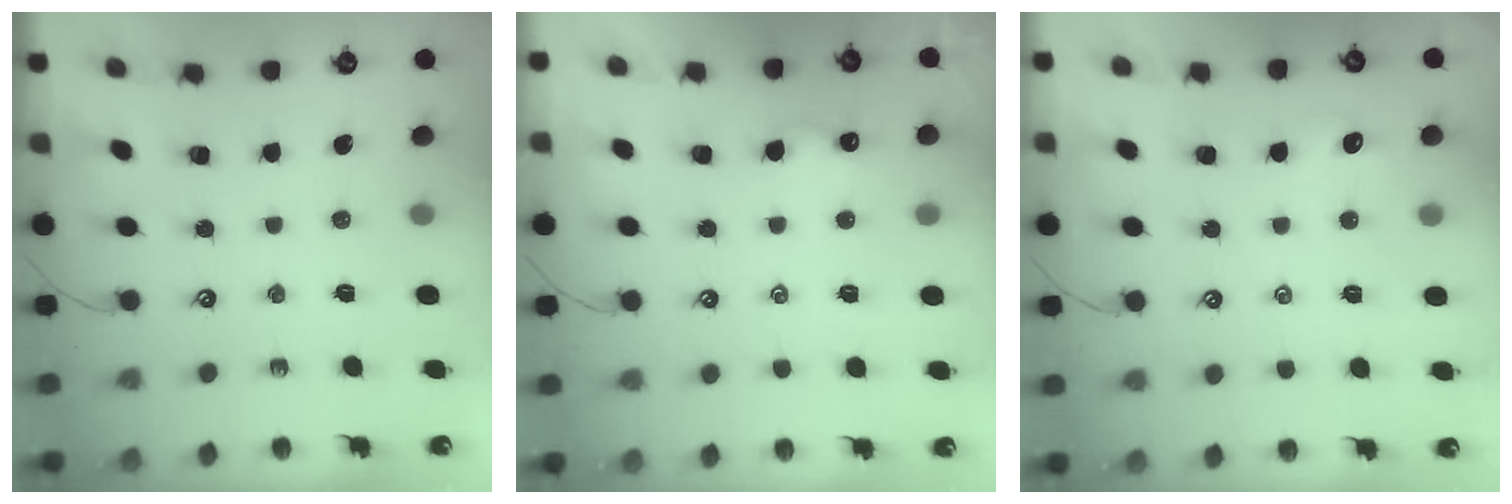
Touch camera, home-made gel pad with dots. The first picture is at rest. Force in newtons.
{"total": 1.5, "press": 1.5, "slide": 0.3}
{"total": 1.6, "press": 1.6, "slide": 0.4}